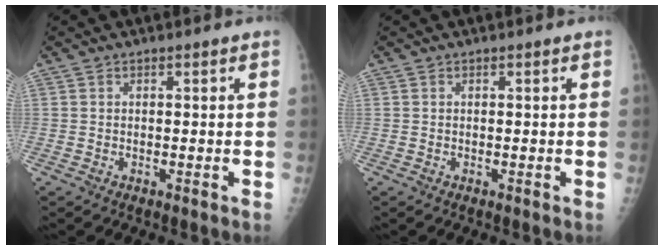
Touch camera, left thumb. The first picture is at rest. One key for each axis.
{"total": 0.0}